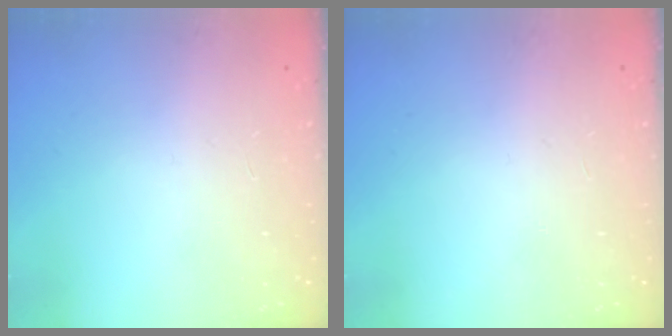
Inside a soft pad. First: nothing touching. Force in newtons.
{"total": 0.0}